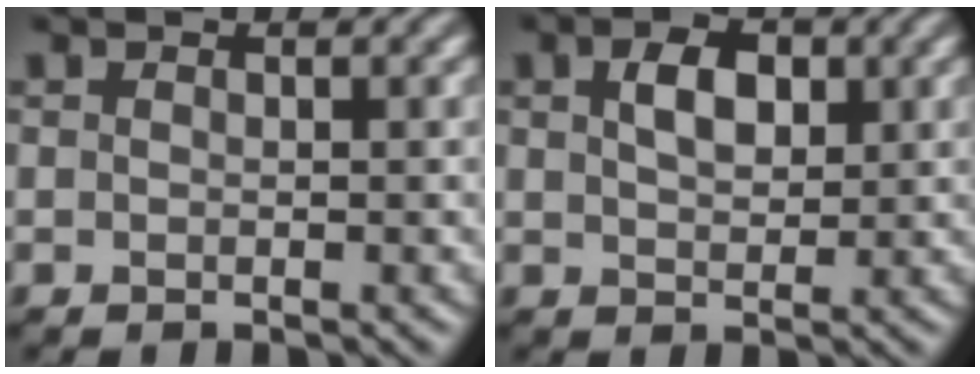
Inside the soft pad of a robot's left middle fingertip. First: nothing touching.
{"total": 3.1, "force": [1.1, 1.9, 2.3], "torque": [-0.044, 0.005, 0.020]}